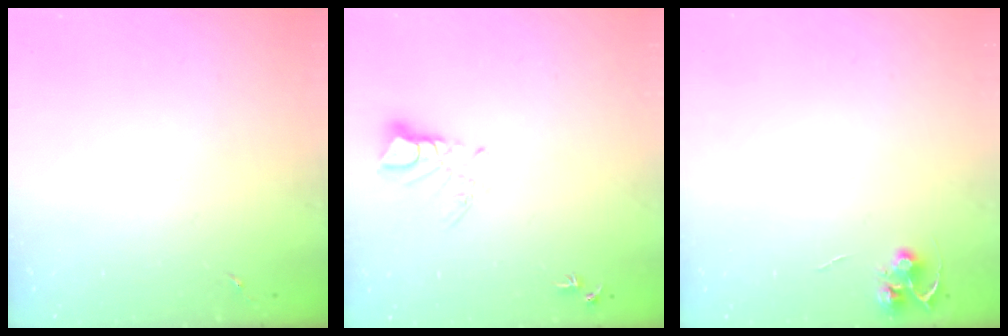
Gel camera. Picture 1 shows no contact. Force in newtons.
{"total": 5.9, "press": 5.9, "slide": 0.5}
{"total": 5.7, "press": 5.6, "slide": 0.4}